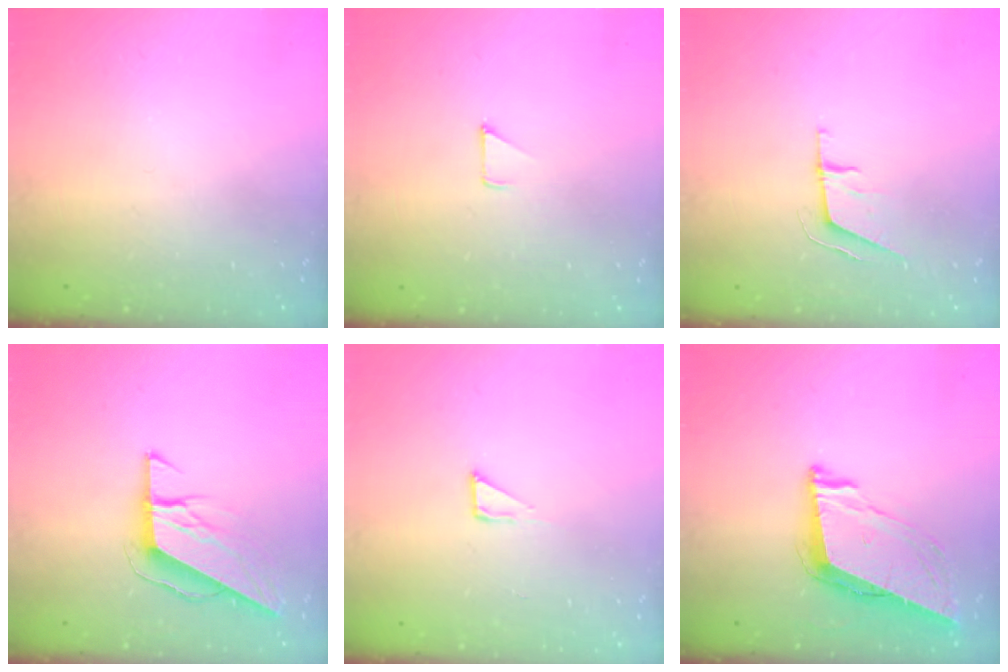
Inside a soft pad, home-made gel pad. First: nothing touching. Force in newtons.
{"total": 2.9, "press": 2.8, "slide": 0.3}
{"total": 6.1, "press": 6.1, "slide": 0.0}
{"total": 8.4, "press": 8.4, "slide": 0.4}
{"total": 2.3, "press": 2.3, "slide": 0.1}
{"total": 9.0, "press": 8.4, "slide": 3.2}